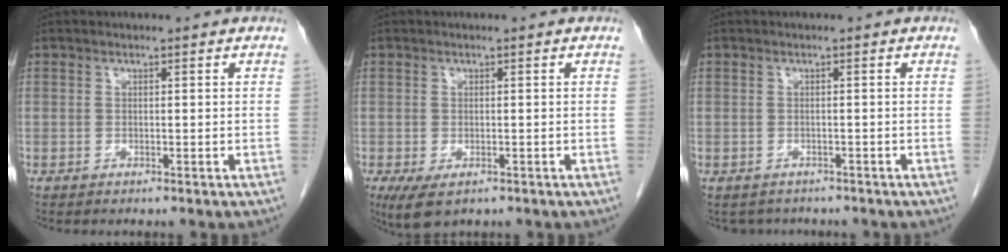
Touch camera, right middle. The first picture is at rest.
{"total": 4.3, "force": [-2.4, 1.9, 2.9], "torque": [-0.055, -0.010, -0.035]}
{"total": 3.3, "force": [-2.9, 1.5, 0.2], "torque": [-0.008, 0.000, -0.037]}